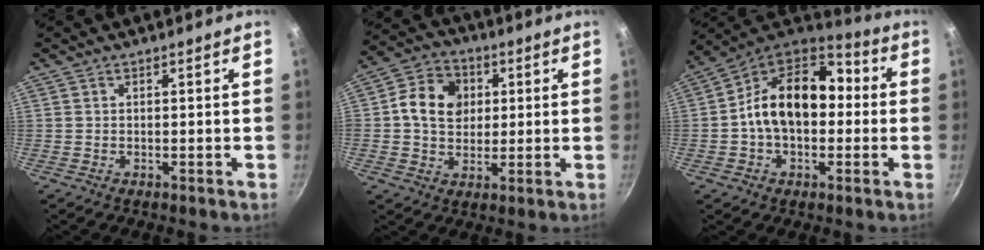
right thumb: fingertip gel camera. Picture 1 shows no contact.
{"total": 10.7, "force": [1.8, 8.7, 5.8], "torque": [-0.078, 0.008, 0.017]}
{"total": 18.1, "force": [0.1, 12.4, 13.2], "torque": [-0.182, 0.048, -0.018]}